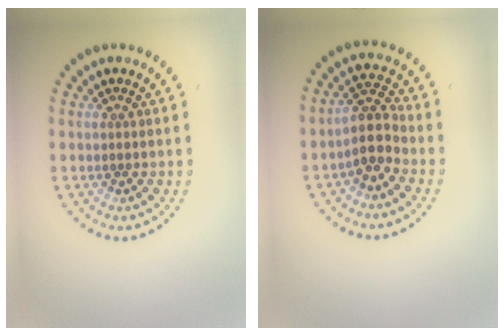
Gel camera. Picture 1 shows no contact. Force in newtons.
{"total": 2.9, "press": 2.3, "slide": 1.7}